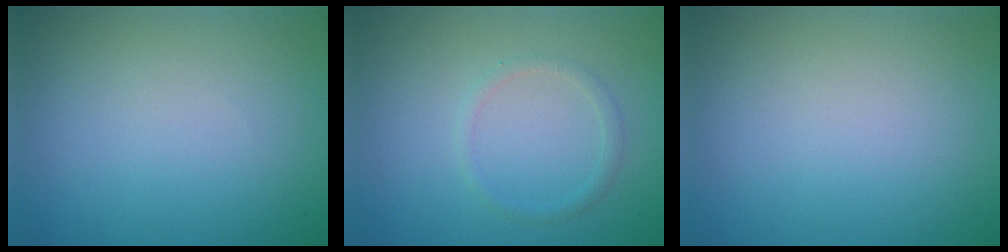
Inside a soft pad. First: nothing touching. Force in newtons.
{"total": 1.0, "press": 1.0, "slide": 0.1}
{"total": 0.0}